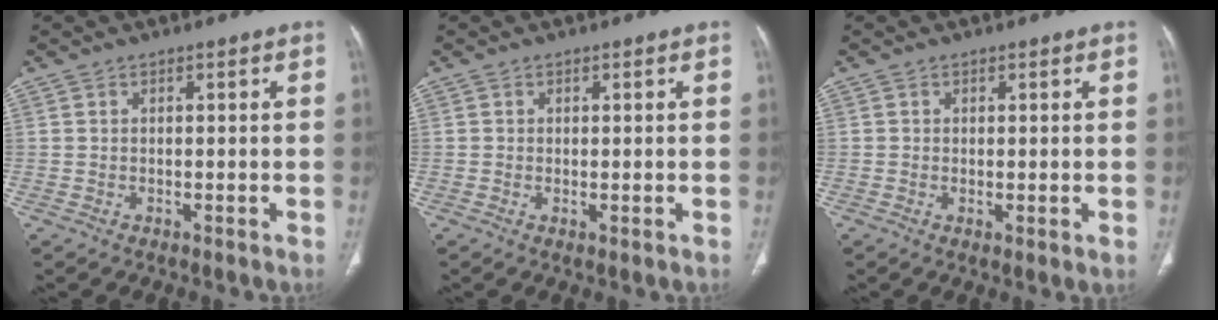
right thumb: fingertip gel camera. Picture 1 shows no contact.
{"total": 0.8, "force": [-0.1, 0.4, 0.7], "torque": [-0.017, -0.005, -0.001]}
{"total": 1.5, "force": [0.0, 0.5, 1.4], "torque": [-0.028, -0.008, -0.001]}